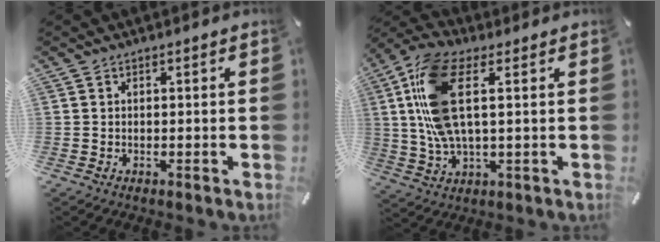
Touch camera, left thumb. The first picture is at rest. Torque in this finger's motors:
{"motor_torque": [0.72, 0.79, 1.09, 0.33, 0.30]}